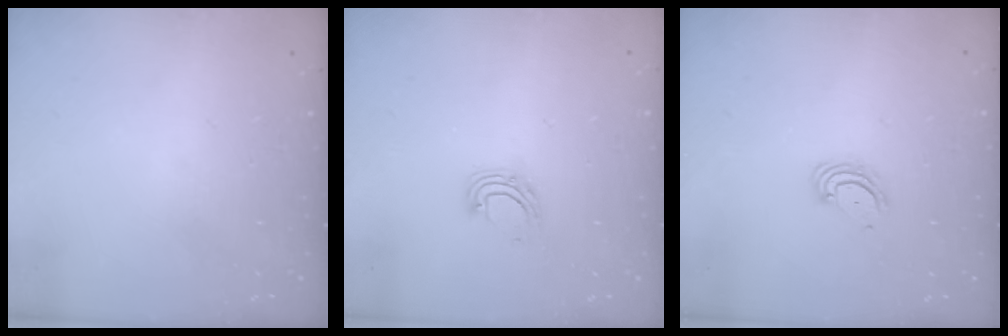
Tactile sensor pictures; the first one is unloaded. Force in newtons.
{"total": 6.9, "press": 6.8, "slide": 0.9}
{"total": 4.5, "press": 4.5, "slide": 0.3}